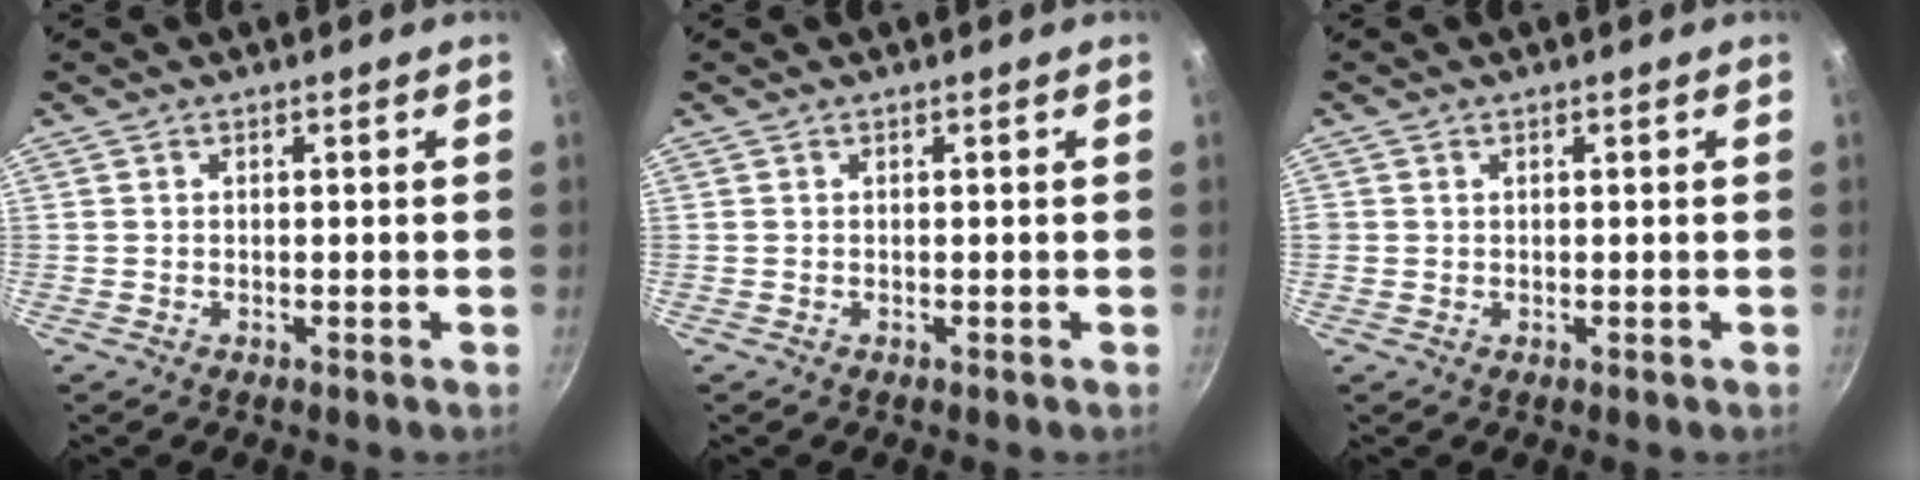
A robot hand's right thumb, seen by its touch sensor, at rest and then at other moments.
{"total": 0.0}
{"total": 0.8, "force": [0.2, 0.7, 0.1], "torque": [0.003, 0.003, 0.002]}